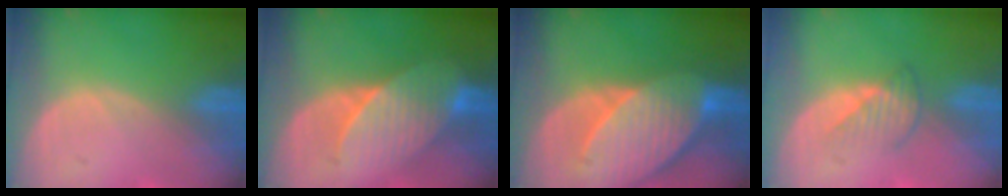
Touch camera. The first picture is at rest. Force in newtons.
{"total": 7.2, "press": 7.1, "slide": 1.4}
{"total": 10.5, "press": 9.3, "slide": 5.0}
{"total": 3.0, "press": 2.9, "slide": 0.7}